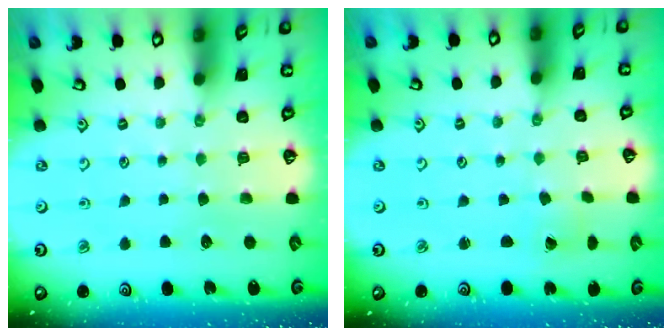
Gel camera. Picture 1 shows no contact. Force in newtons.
{"total": 0.7, "press": 0.7, "slide": 0.0}